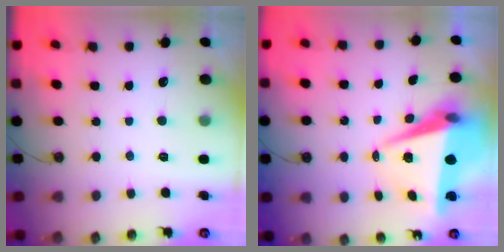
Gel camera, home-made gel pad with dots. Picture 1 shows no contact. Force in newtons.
{"total": 7.7, "press": 6.3, "slide": 4.3}